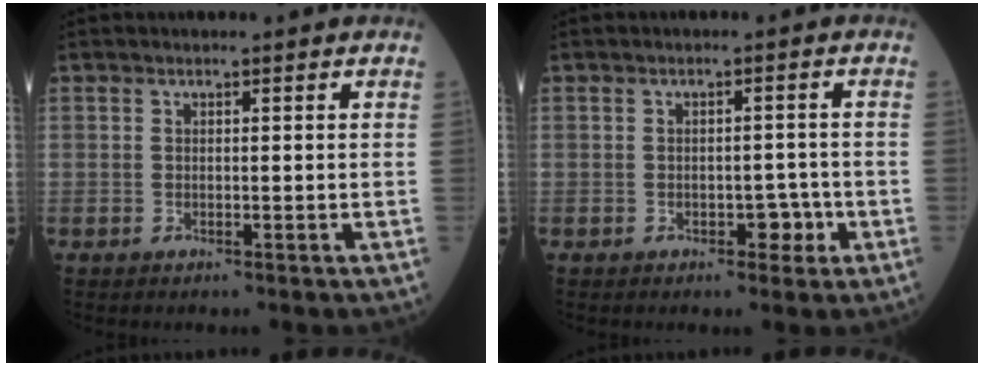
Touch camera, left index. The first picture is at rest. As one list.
[{"total": 2.6, "force": [-1.2, 1.6, 1.7], "torque": [-0.015, 0.007, -0.014]}]